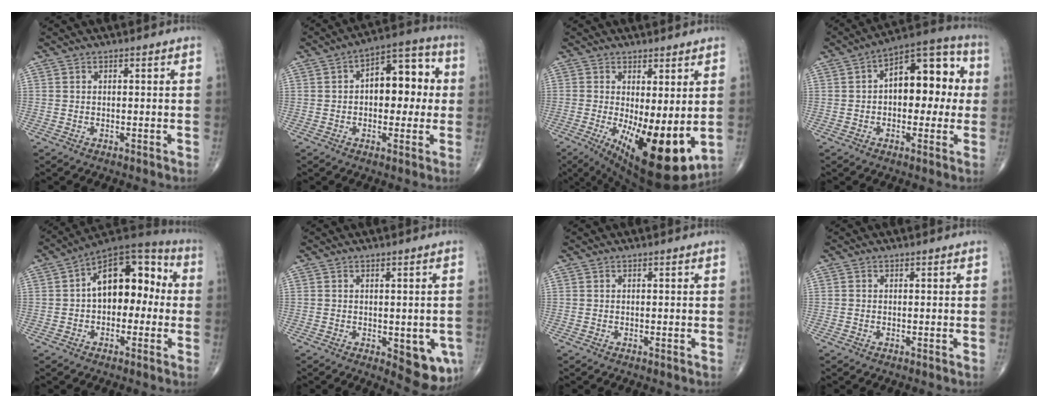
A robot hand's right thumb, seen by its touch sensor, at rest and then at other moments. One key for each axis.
{"total": 12.2, "fx": 1.0, "fy": 7.0, "fz": 9.9, "tx": -0.097, "ty": 0.032, "tz": 0.005}
{"total": 15.2, "fx": -2.1, "fy": 5.3, "fz": 14.0, "tx": -0.216, "ty": -0.036, "tz": -0.011}
{"total": 15.0, "fx": 1.5, "fy": 8.4, "fz": 12.3, "tx": -0.135, "ty": 0.040, "tz": 0.011}
{"total": 15.2, "fx": 1.1, "fy": 9.0, "fz": 12.2, "tx": -0.149, "ty": 0.047, "tz": 0.002}
{"total": 8.2, "fx": -2.3, "fy": 3.7, "fz": 6.9, "tx": -0.055, "ty": -0.010, "tz": -0.021}
{"total": 0.0}
{"total": 0.0}